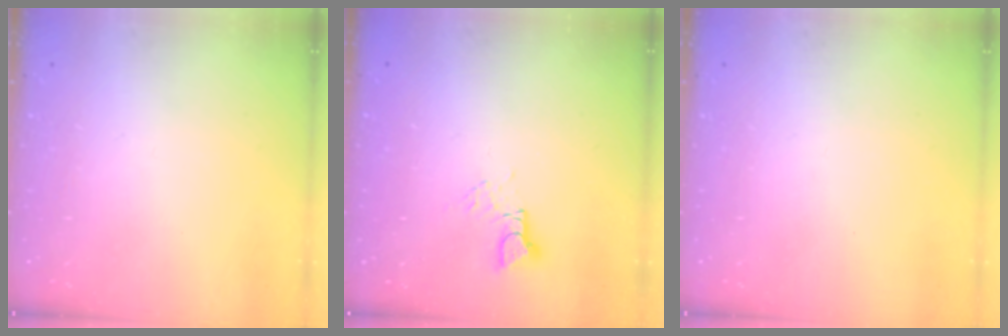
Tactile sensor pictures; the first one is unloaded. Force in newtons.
{"total": 3.3, "press": 3.3, "slide": 0.5}
{"total": 0.0}